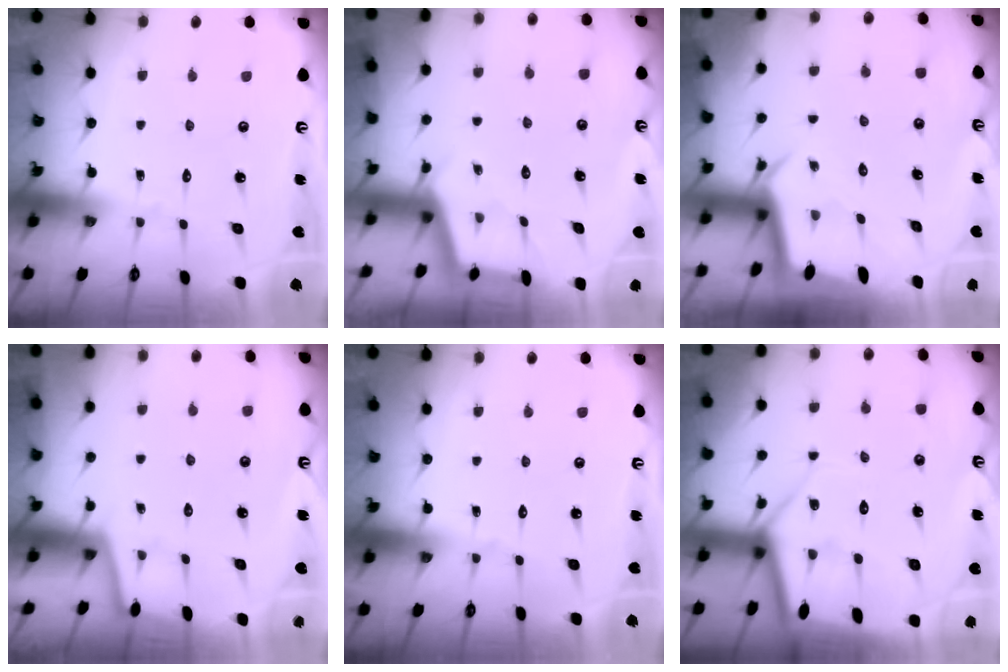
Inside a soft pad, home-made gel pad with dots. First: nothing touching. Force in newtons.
{"total": 2.5, "press": 2.5, "slide": 0.1}
{"total": 3.4, "press": 3.4, "slide": 0.3}
{"total": 1.7, "press": 1.7, "slide": 0.1}
{"total": 0.0}
{"total": 10.7, "press": 10.7, "slide": 1.0}